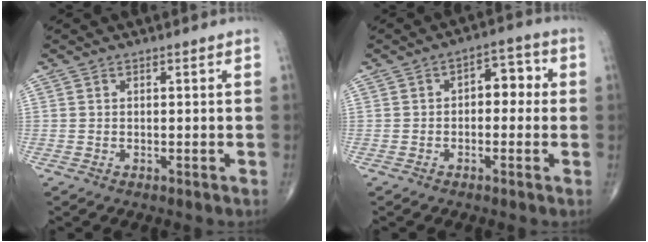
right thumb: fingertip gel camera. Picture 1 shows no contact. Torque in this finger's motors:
{"motor_torque": [-0.06, -0.39, 0.35, 0.11, 0.08]}